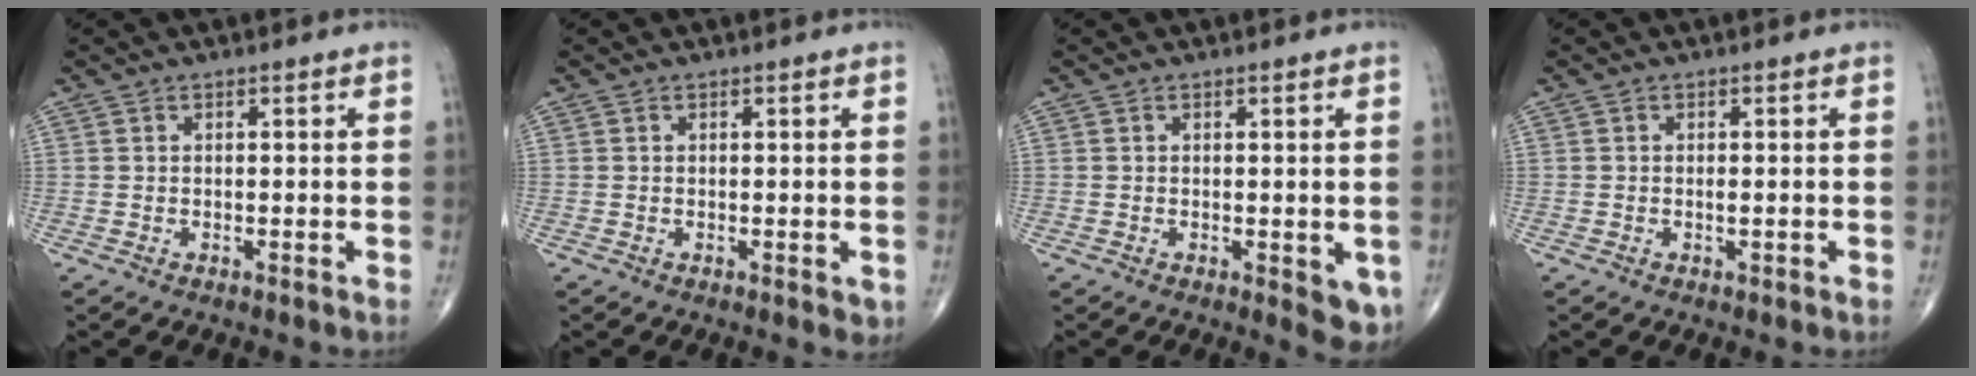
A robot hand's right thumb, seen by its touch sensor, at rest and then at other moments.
{"total": 1.4, "force": [-0.2, 0.7, 1.2], "torque": [-0.008, -0.002, -0.002]}
{"total": 5.0, "force": [-1.3, 2.1, 4.4], "torque": [-0.033, -0.009, -0.014]}
{"total": 0.8, "force": [-0.2, 0.4, 0.7], "torque": [-0.008, 0.000, -0.004]}